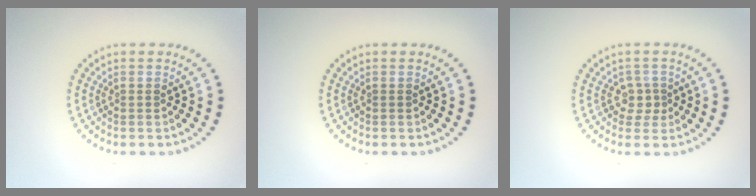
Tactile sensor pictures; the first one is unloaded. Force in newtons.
{"total": 0.0}
{"total": 1.6, "press": 1.1, "slide": 1.1}